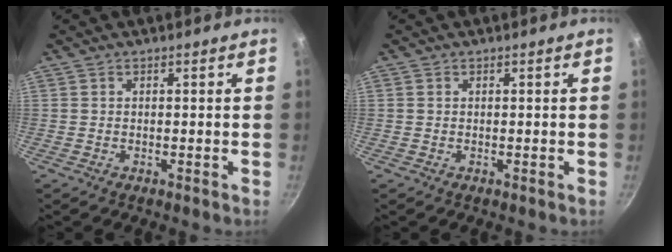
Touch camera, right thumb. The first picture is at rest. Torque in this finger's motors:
{"motor_torque": [0.23, -0.05, 0.18, 0.12, 0.00]}